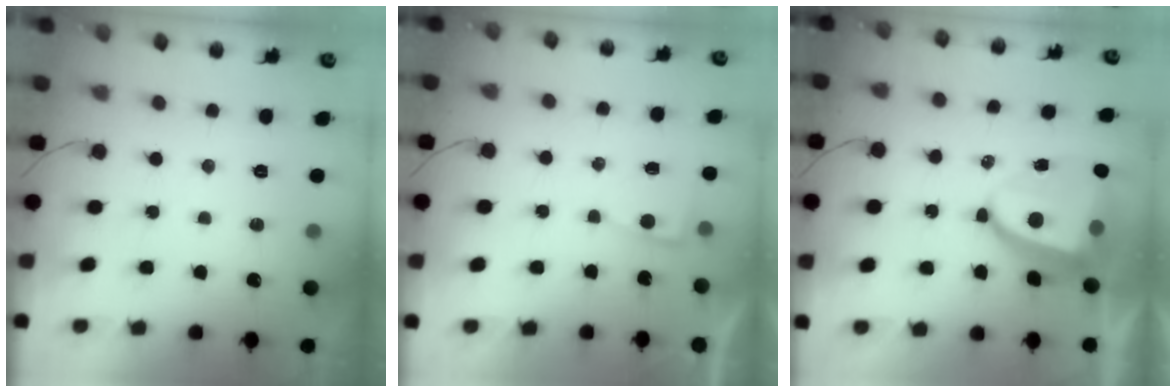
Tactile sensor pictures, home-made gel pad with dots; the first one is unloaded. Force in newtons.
{"total": 1.8, "press": 1.8, "slide": 0.2}
{"total": 8.4, "press": 8.3, "slide": 1.1}